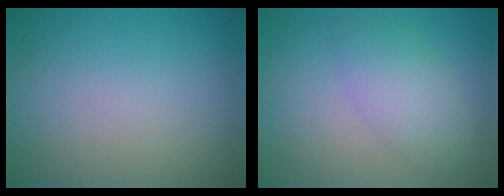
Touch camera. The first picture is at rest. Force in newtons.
{"total": 3.9, "press": 3.9, "slide": 0.2}